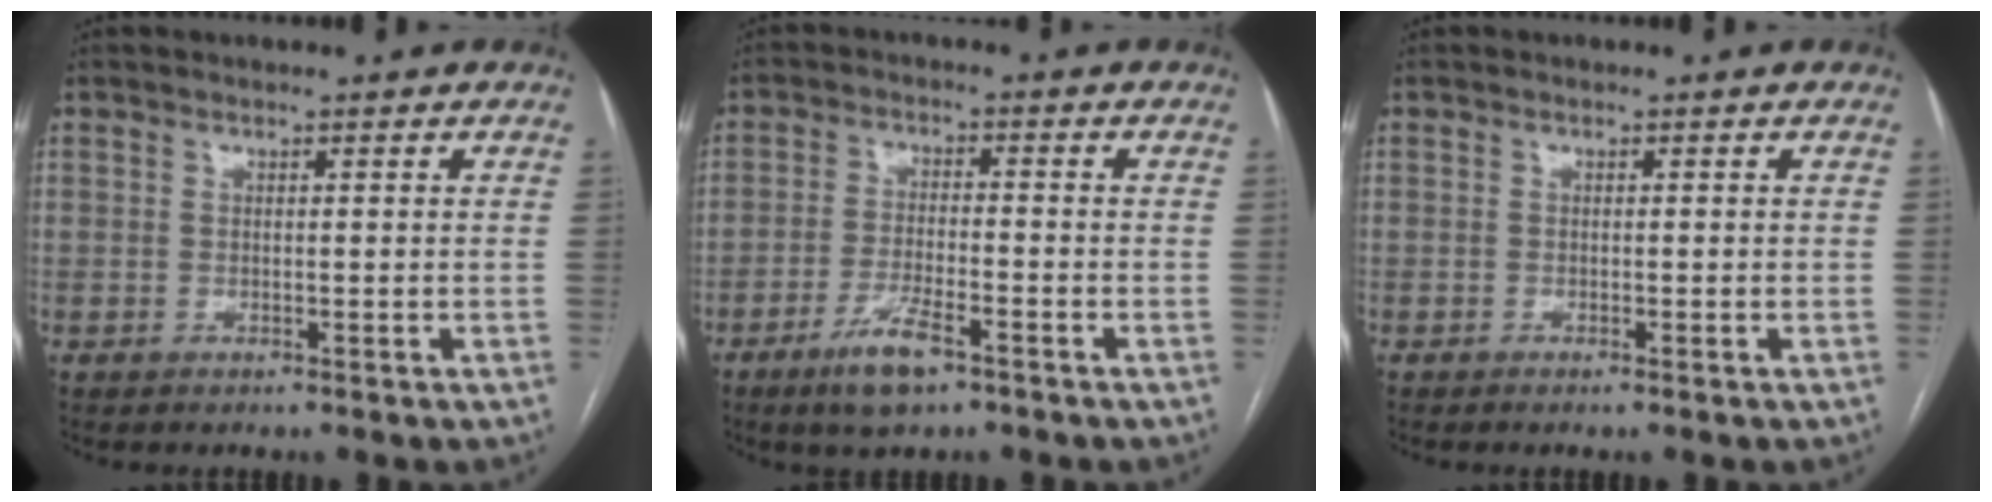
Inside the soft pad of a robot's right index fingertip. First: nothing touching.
{"total": 6.6, "force": [-4.2, 1.4, 4.9], "torque": [-0.098, -0.008, -0.073]}
{"total": 0.6, "force": [-0.4, -0.1, 0.5], "torque": [-0.010, 0.001, -0.004]}